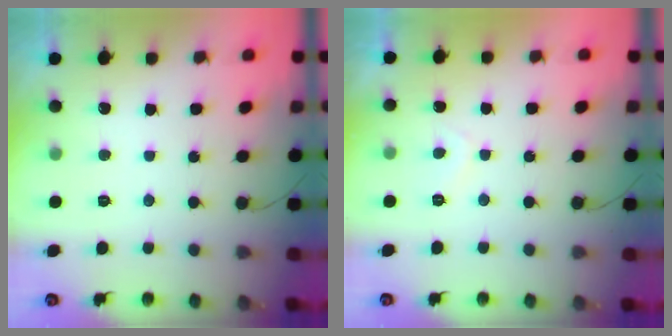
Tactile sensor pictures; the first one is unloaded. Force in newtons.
{"total": 2.0, "press": 1.9, "slide": 0.6}